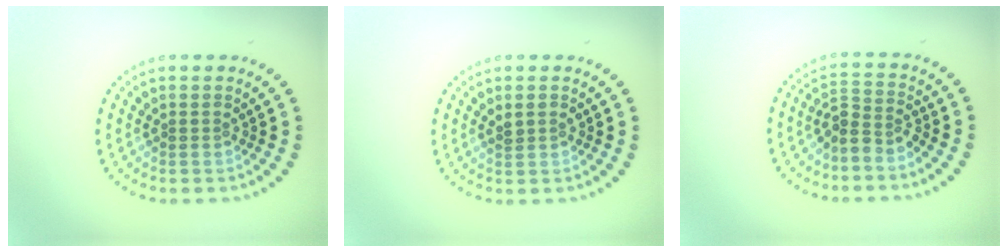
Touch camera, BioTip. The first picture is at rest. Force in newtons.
{"total": 1.1, "press": 1.1, "slide": 0.2}
{"total": 2.5, "press": 1.9, "slide": 1.6}